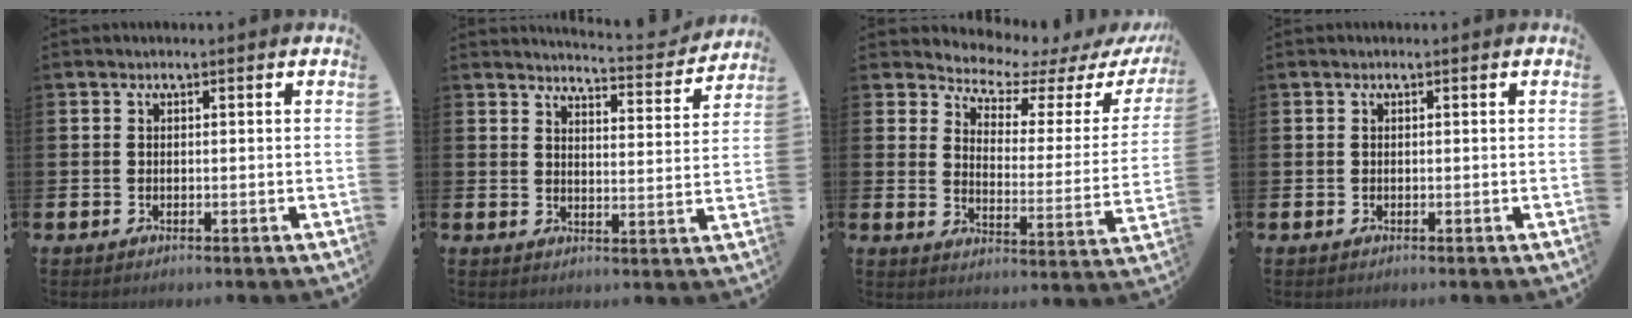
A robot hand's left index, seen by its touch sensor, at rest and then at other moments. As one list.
[{"total": 4.3, "force": [4.3, 0.1, 0.6], "torque": [-0.017, -0.038, 0.069]}, {"total": 4.9, "force": [4.5, 1.6, 1.1], "torque": [-0.044, -0.045, 0.070]}, {"total": 0.0}]